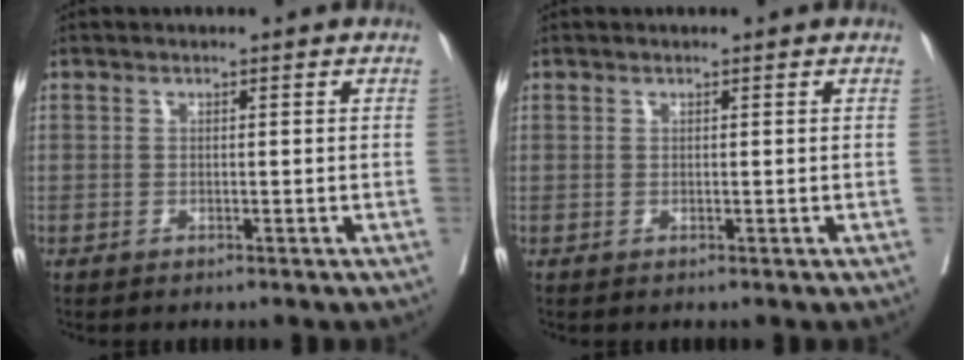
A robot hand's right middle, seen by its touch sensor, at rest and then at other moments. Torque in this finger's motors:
{"motor_torque": [-0.34, 0.17, -0.15, -0.06]}